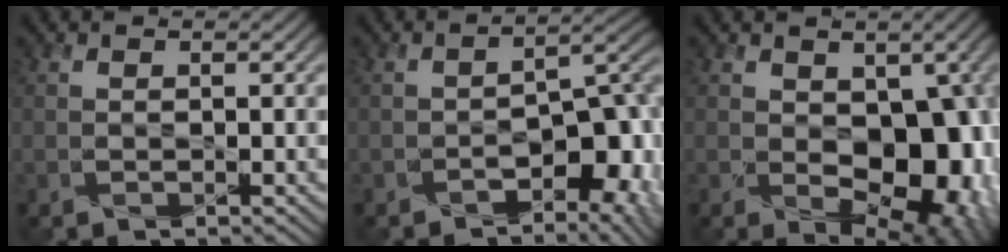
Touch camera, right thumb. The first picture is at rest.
{"total": 10.1, "force": [-4.3, 5.2, 7.5], "torque": [-0.079, -0.013, -0.064]}
{"total": 11.4, "force": [-1.1, 7.1, 8.8], "torque": [-0.122, -0.023, -0.003]}